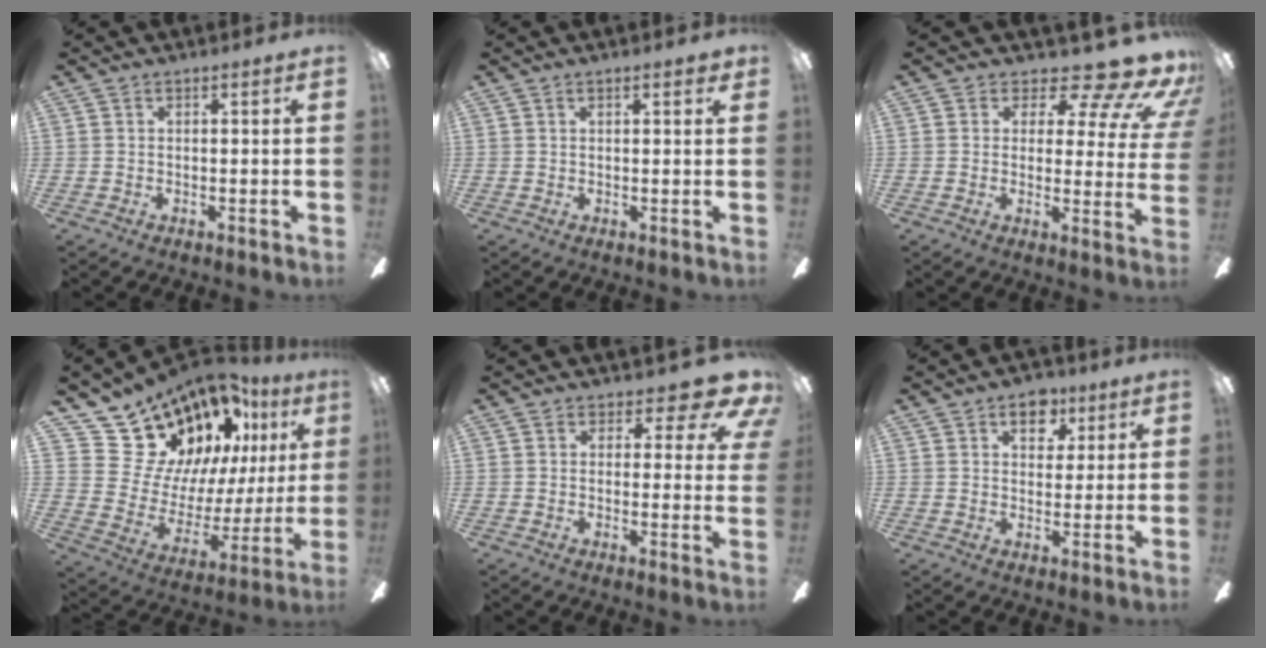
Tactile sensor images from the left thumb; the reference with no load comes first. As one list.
[{"total": 2.2, "force": [1.3, 0.5, 1.8], "torque": [-0.030, 0.000, 0.019]}, {"total": 13.2, "force": [9.5, 4.6, 7.8], "torque": [-0.115, -0.073, 0.163]}, {"total": 19.8, "force": [16.2, 10.4, 4.6], "torque": [-0.080, -0.135, 0.321]}, {"total": 9.5, "force": [5.9, 4.1, 6.2], "torque": [-0.068, -0.038, 0.103]}, {"total": 7.1, "force": [4.0, 4.5, 3.7], "torque": [-0.027, -0.013, 0.064]}]